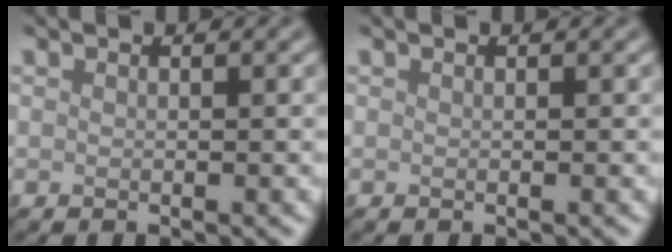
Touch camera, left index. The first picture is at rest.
{"total": 0.0}